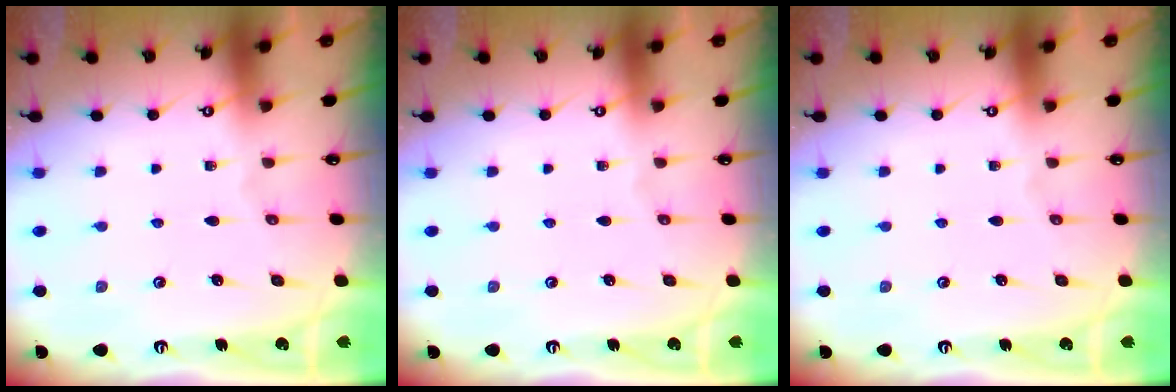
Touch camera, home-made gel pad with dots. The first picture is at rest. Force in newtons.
{"total": 0.0}
{"total": 0.0}